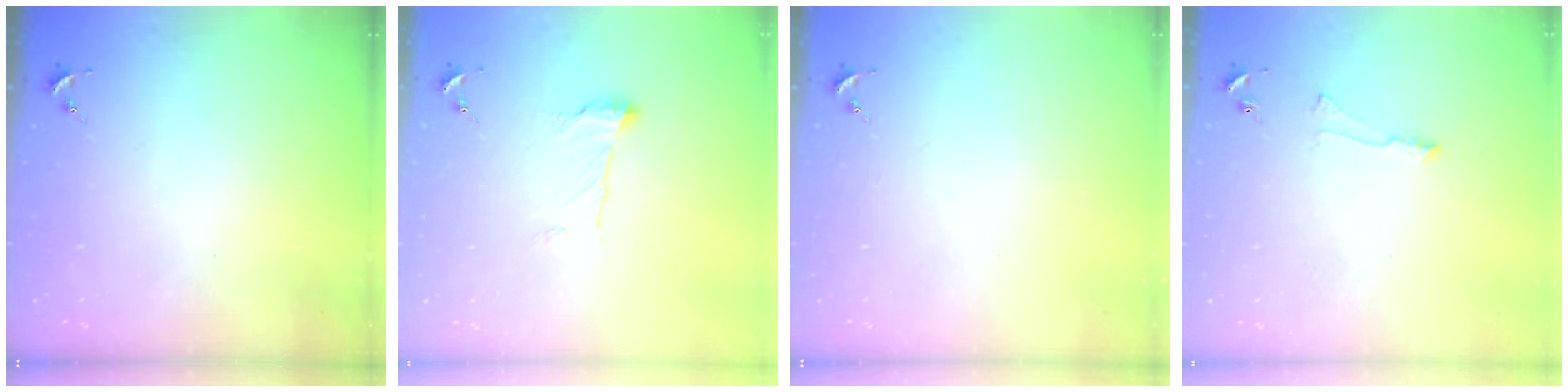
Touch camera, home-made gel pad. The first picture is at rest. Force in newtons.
{"total": 9.3, "press": 9.3, "slide": 0.2}
{"total": 0.0}
{"total": 4.2, "press": 4.2, "slide": 0.6}